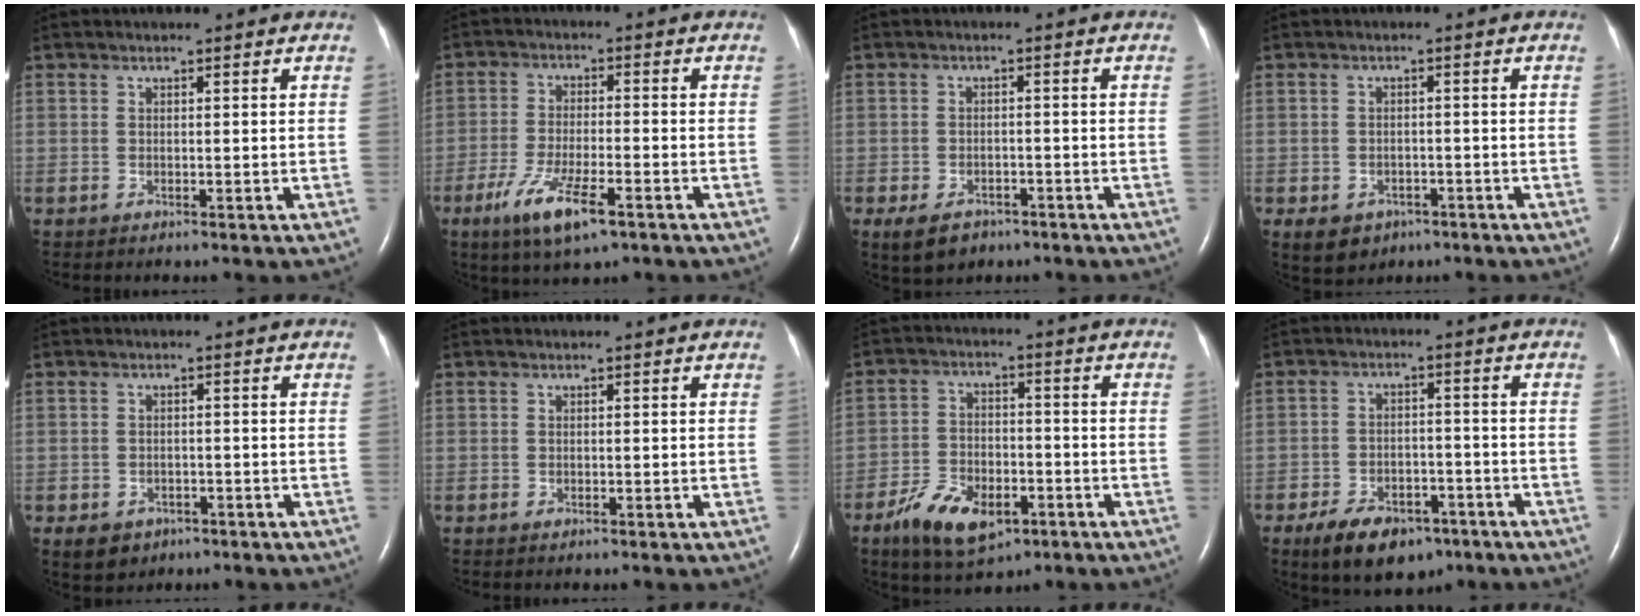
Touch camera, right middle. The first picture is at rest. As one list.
[{"total": 8.7, "force": [-4.9, 1.8, 7.0], "torque": [-0.141, -0.018, -0.083]}, {"total": 4.9, "force": [-3.2, 3.0, 2.2], "torque": [-0.042, -0.002, -0.044]}, {"total": 6.0, "force": [-3.3, 4.6, 1.9], "torque": [-0.032, 0.005, -0.040]}, {"total": 4.6, "force": [-2.6, 3.5, 1.3], "torque": [-0.016, 0.003, -0.031]}, {"total": 0.0}, {"total": 10.4, "force": [-5.8, 5.2, 6.9], "torque": [-0.132, -0.004, -0.095]}, {"total": 10.1, "force": [-6.7, 5.3, 5.4], "torque": [-0.089, 0.001, -0.102]}]